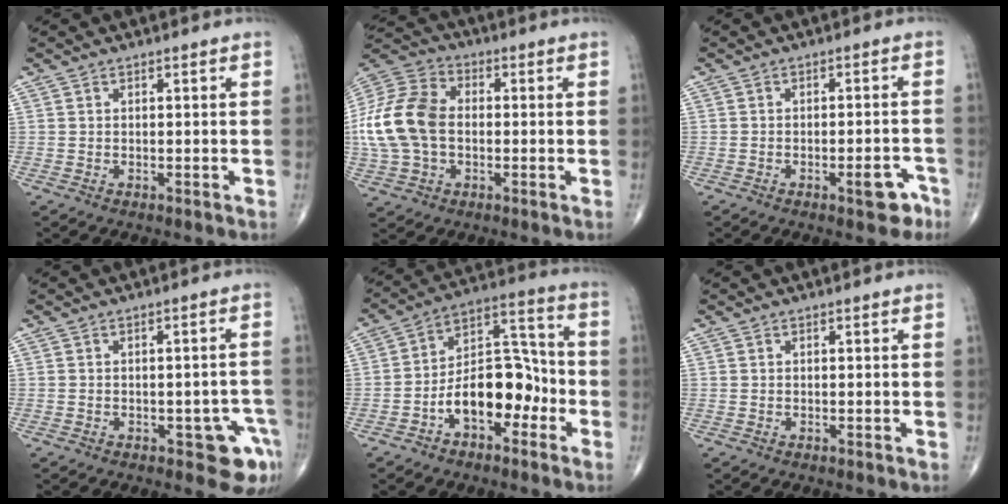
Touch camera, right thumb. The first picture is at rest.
{"total": 17.5, "force": [-0.7, 12.0, 12.8], "torque": [-0.277, 0.023, -0.015]}
{"total": 4.7, "force": [-2.7, 1.9, 3.4], "torque": [-0.025, 0.023, -0.032]}
{"total": 6.6, "force": [-3.3, 3.0, 4.9], "torque": [-0.031, 0.019, -0.036]}
{"total": 13.9, "force": [-4.8, 8.1, 10.2], "torque": [-0.135, 0.058, -0.085]}
{"total": 0.0}